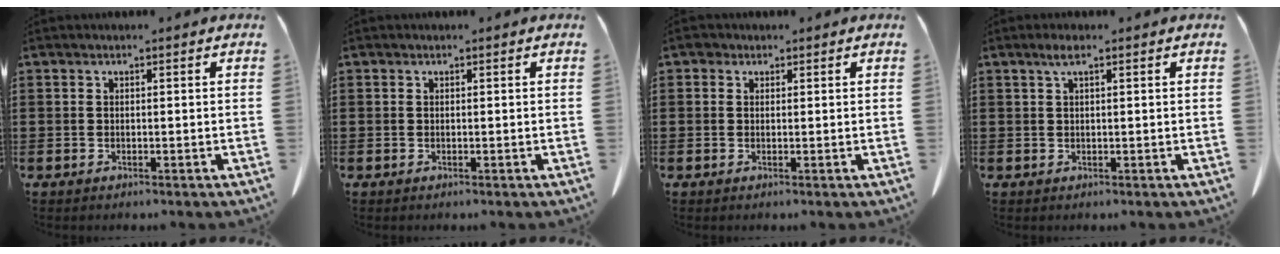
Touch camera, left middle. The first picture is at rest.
{"total": 0.0}
{"total": 1.2, "force": [0.7, 0.9, 0.3], "torque": [-0.010, 0.006, 0.013]}
{"total": 1.8, "force": [0.8, 0.3, 1.6], "torque": [-0.033, 0.003, 0.014]}